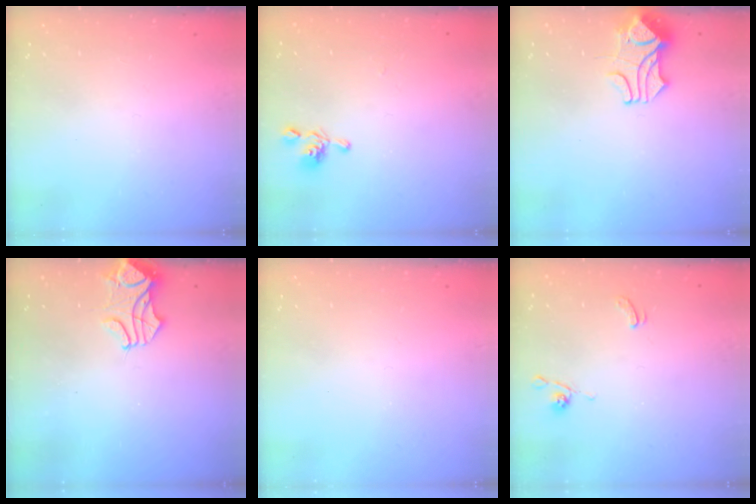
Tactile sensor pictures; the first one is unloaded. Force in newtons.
{"total": 6.0, "press": 6.0, "slide": 0.4}
{"total": 1.7, "press": 1.3, "slide": 1.1}
{"total": 1.2, "press": 1.2, "slide": 0.3}
{"total": 0.0}
{"total": 0.0}